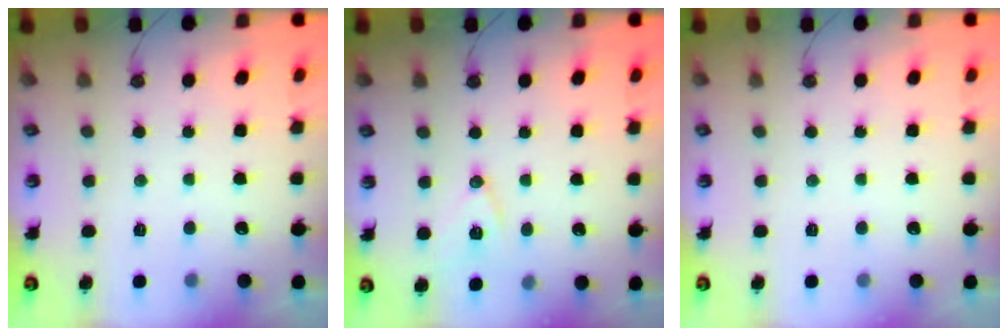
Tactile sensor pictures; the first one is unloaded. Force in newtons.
{"total": 9.6, "press": 8.9, "slide": 3.5}
{"total": 0.0}